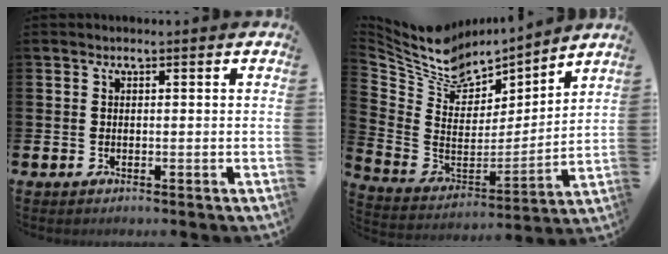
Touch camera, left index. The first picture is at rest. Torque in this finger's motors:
{"motor_torque": [0.07, -1.71, 0.04, 0.02]}